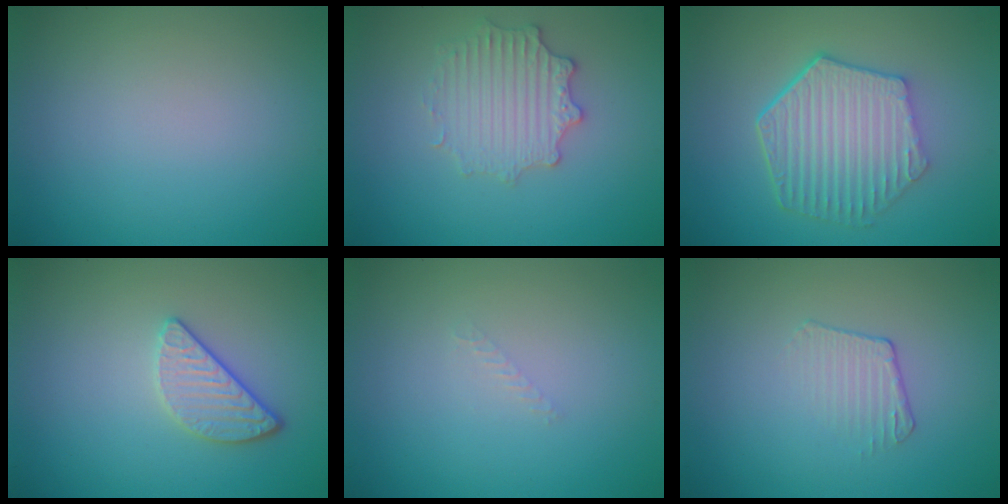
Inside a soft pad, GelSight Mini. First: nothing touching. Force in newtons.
{"total": 2.9, "press": 2.9, "slide": 0.2}
{"total": 6.4, "press": 4.8, "slide": 4.3}
{"total": 2.4, "press": 2.1, "slide": 1.1}
{"total": 0.6, "press": 0.6, "slide": 0.1}
{"total": 1.5, "press": 0.7, "slide": 1.4}